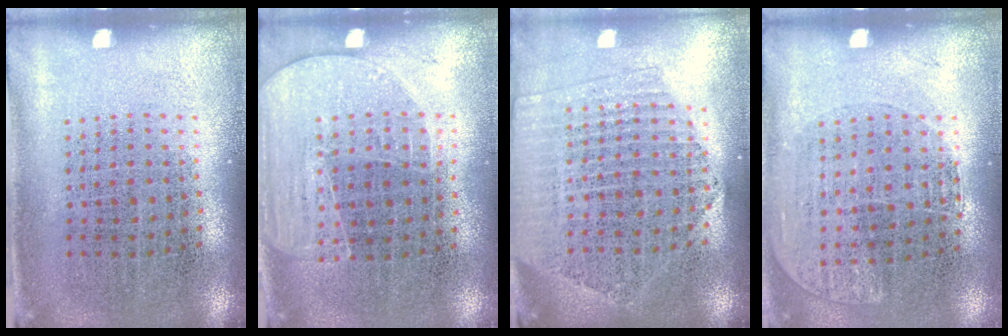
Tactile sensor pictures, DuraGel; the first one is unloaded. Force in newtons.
{"total": 1.8, "press": 1.5, "slide": 0.9}
{"total": 2.1, "press": 1.9, "slide": 0.9}
{"total": 1.2, "press": 0.9, "slide": 0.7}